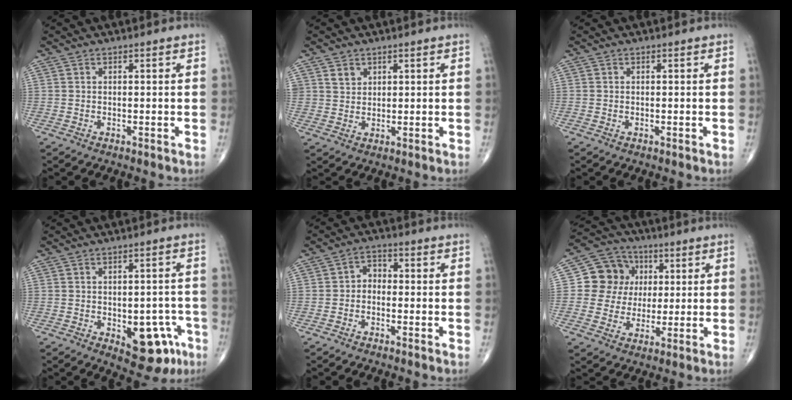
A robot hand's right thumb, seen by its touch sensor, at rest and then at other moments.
{"total": 2.7, "force": [1.6, 2.1, 0.6], "torque": [0.006, -0.011, 0.028]}
{"total": 0.0}
{"total": 11.0, "force": [-4.2, 6.0, 8.2], "torque": [-0.066, 0.022, -0.043]}
{"total": 3.2, "force": [-0.8, 2.5, 1.9], "torque": [-0.012, 0.020, -0.029]}
{"total": 10.9, "force": [1.9, 10.2, 3.6], "torque": [-0.022, 0.006, 0.028]}